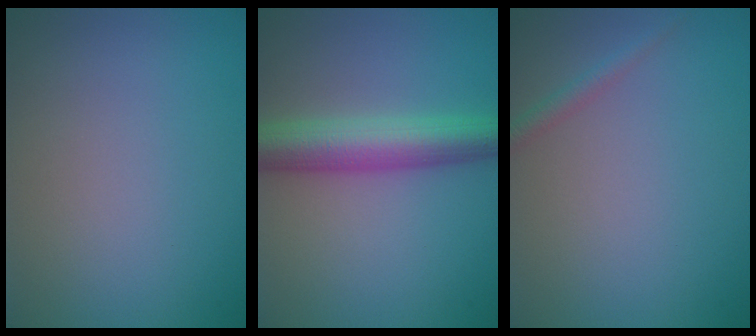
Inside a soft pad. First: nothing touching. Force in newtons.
{"total": 6.0, "press": 6.0, "slide": 0.1}
{"total": 1.2, "press": 1.2, "slide": 0.1}